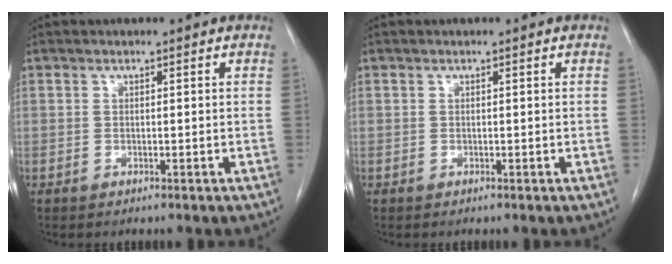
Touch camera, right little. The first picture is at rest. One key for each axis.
{"total": 0.0}